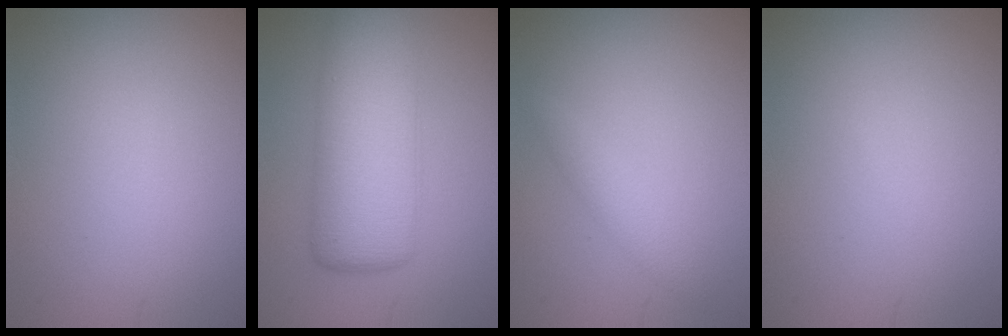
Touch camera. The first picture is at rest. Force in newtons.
{"total": 9.1, "press": 9.1, "slide": 0.5}
{"total": 1.5, "press": 1.5, "slide": 0.1}
{"total": 0.0}